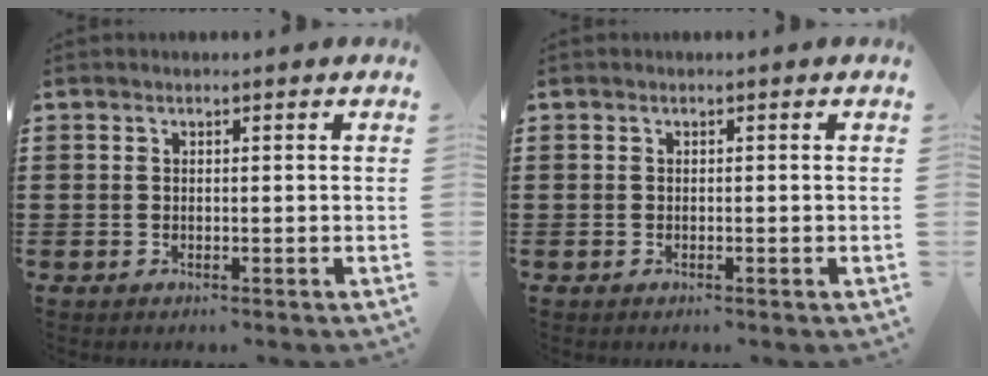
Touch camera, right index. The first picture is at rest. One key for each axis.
{"total": 0.0}